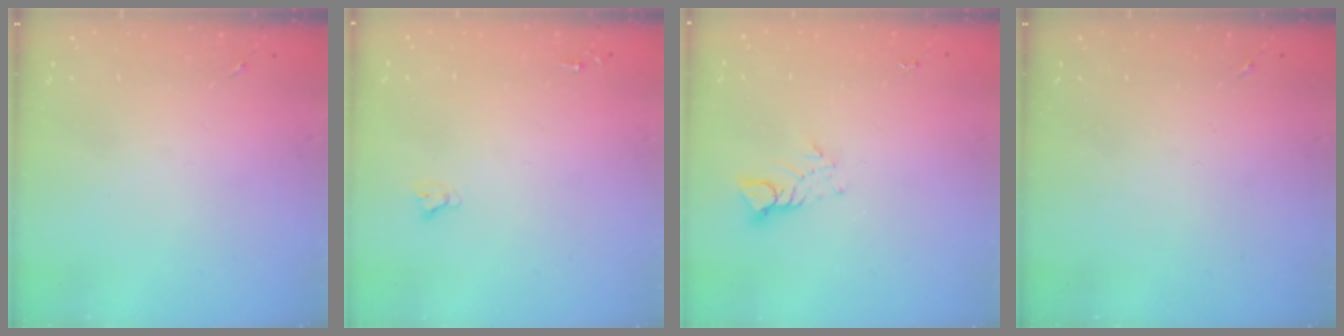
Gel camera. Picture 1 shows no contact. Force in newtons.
{"total": 2.7, "press": 2.7, "slide": 0.2}
{"total": 5.1, "press": 5.0, "slide": 0.3}
{"total": 0.0}